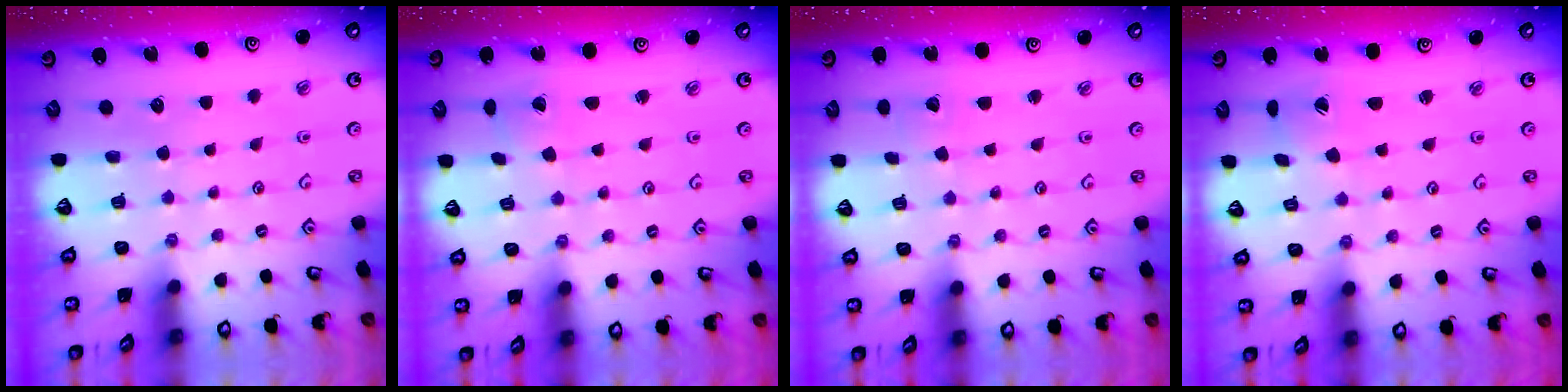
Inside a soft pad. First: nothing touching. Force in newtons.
{"total": 1.8, "press": 1.8, "slide": 0.1}
{"total": 1.5, "press": 1.5, "slide": 0.0}
{"total": 1.9, "press": 1.8, "slide": 0.2}